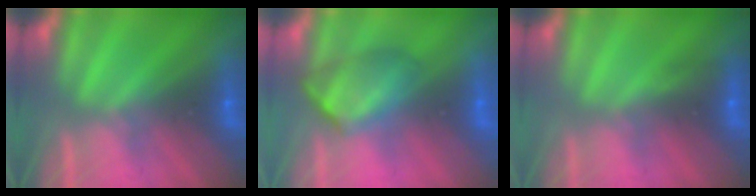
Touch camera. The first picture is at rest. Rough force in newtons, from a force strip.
{"total": 4.6}
{"total": 2.9}